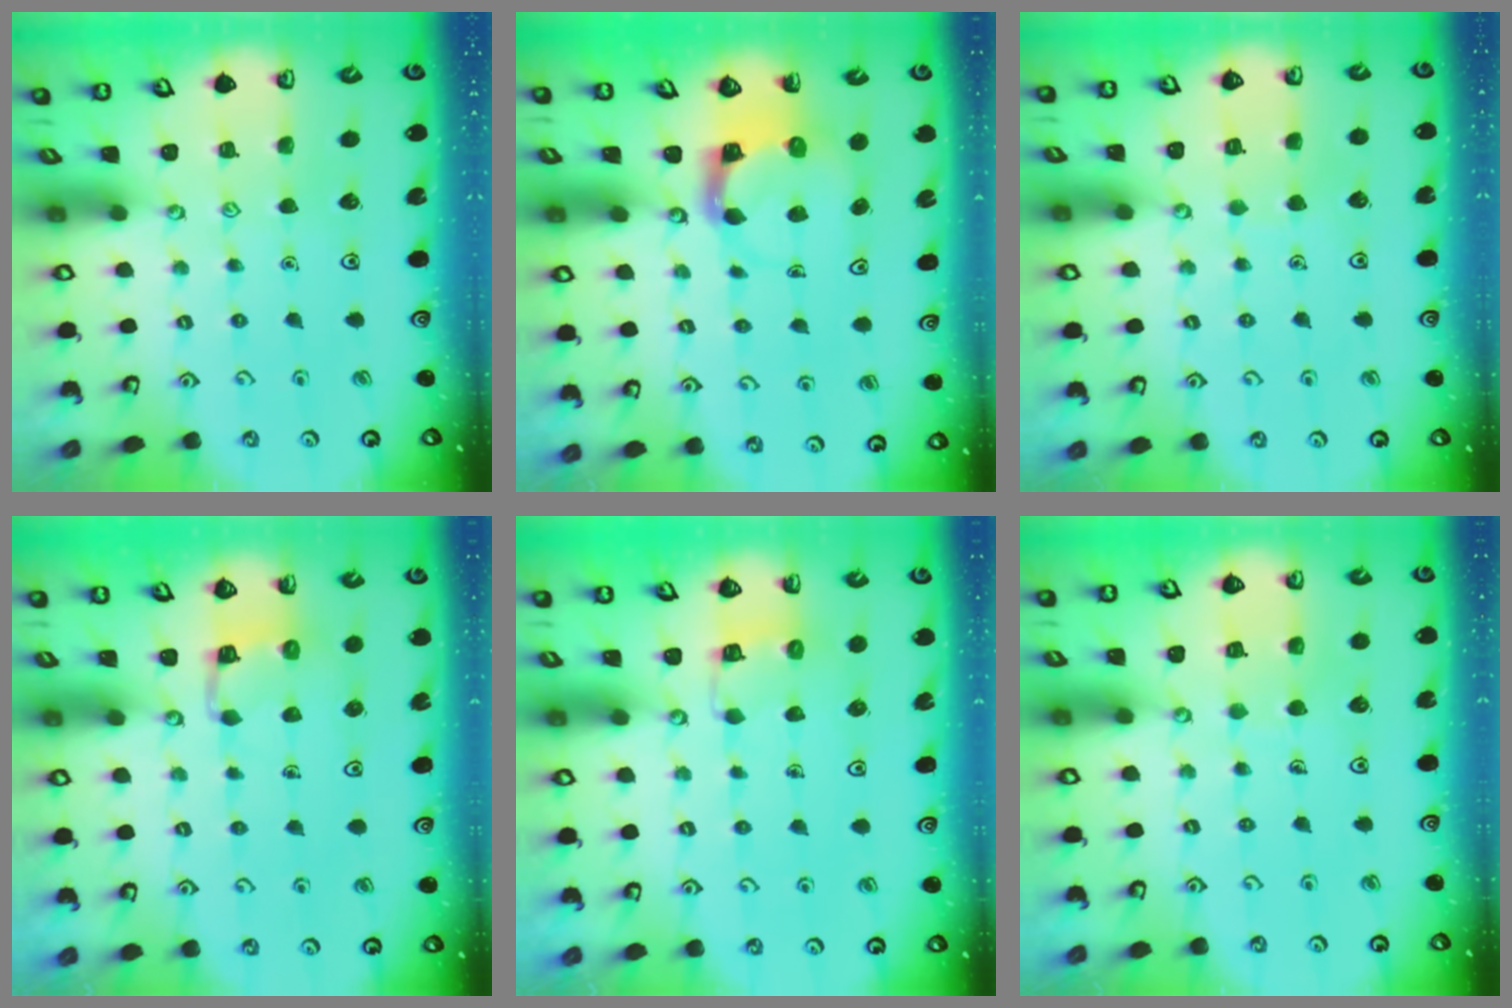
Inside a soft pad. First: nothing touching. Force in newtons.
{"total": 3.8, "press": 3.8, "slide": 0.4}
{"total": 3.2, "press": 3.2, "slide": 0.2}
{"total": 3.3, "press": 3.3, "slide": 0.3}
{"total": 2.8, "press": 2.8, "slide": 0.2}
{"total": 6.1, "press": 6.1, "slide": 0.4}